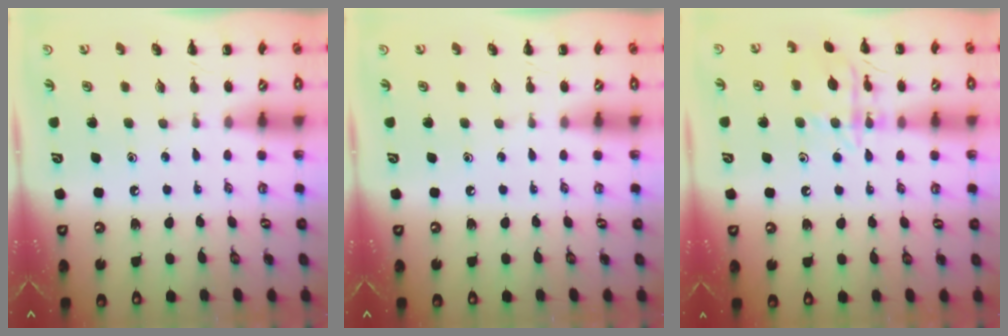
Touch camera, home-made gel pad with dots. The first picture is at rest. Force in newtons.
{"total": 0.0}
{"total": 13.0, "press": 13.0, "slide": 0.7}